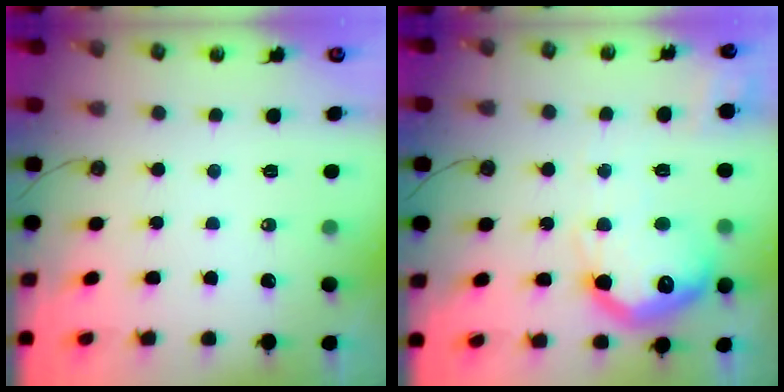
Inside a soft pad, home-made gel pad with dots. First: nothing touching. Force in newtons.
{"total": 22.5, "press": 22.4, "slide": 1.7}